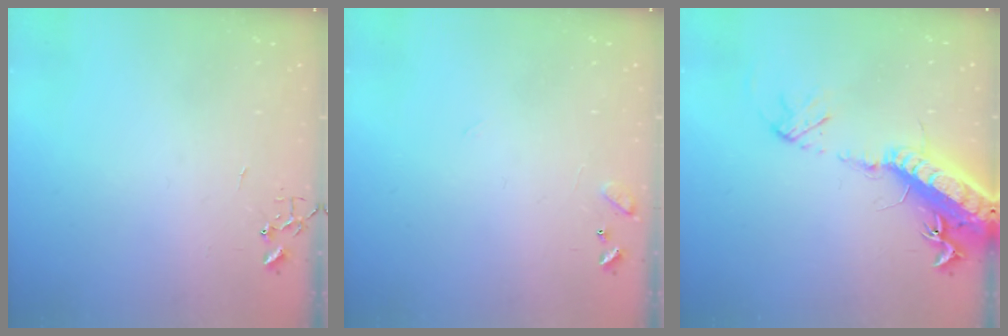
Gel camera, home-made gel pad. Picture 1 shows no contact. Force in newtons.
{"total": 8.4, "press": 8.4, "slide": 0.5}
{"total": 20.9, "press": 20.3, "slide": 4.9}